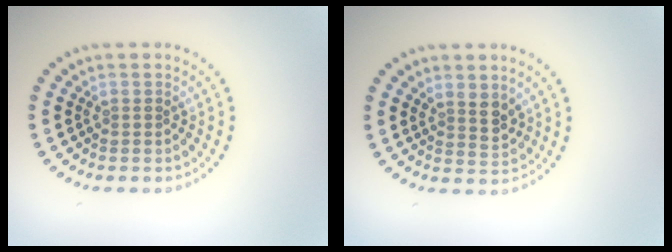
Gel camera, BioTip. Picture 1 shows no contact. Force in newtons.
{"total": 2.1, "press": 1.8, "slide": 1.1}